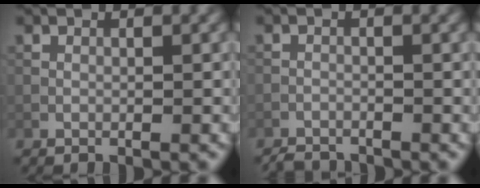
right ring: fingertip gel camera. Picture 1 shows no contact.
{"total": 2.0, "force": [-1.9, 0.5, 0.1], "torque": [0.001, -0.003, -0.039]}